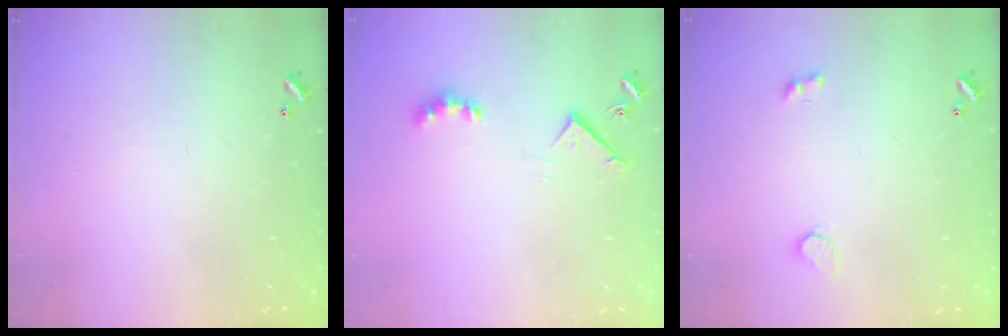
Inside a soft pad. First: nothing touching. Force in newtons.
{"total": 4.9, "press": 4.9, "slide": 0.7}
{"total": 3.9, "press": 3.8, "slide": 1.1}